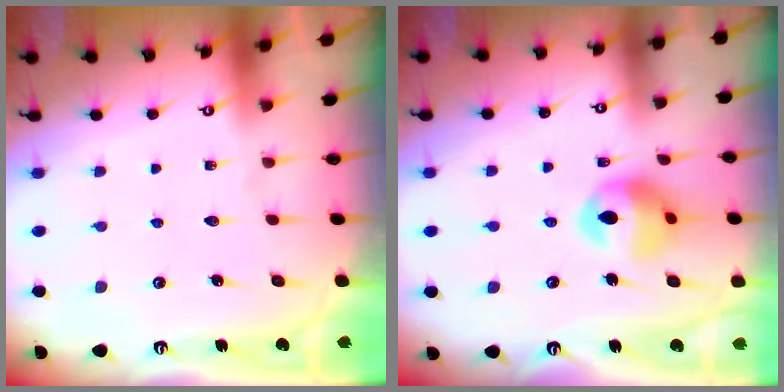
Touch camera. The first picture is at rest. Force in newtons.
{"total": 13.1, "press": 12.3, "slide": 4.4}